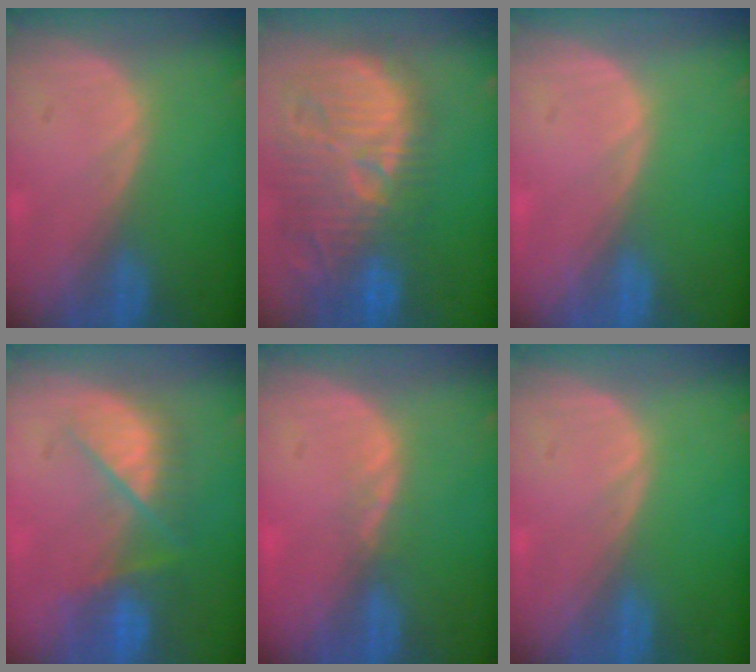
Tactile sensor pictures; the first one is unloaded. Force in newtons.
{"total": 14.3, "press": 12.9, "slide": 6.2}
{"total": 0.0}
{"total": 7.9, "press": 7.2, "slide": 3.1}
{"total": 1.5, "press": 1.2, "slide": 0.8}
{"total": 0.0}